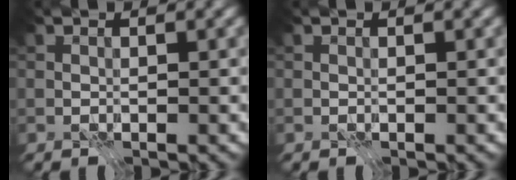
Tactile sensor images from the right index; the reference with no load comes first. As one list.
[{"total": 0.0}]